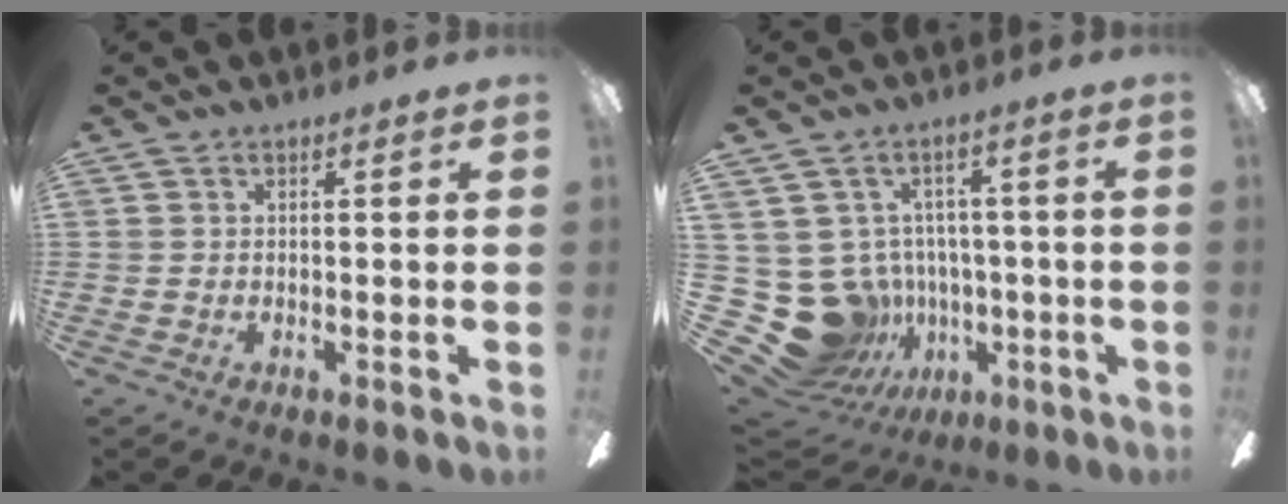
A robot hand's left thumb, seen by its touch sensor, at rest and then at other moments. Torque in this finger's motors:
{"motor_torque": [0.00, 0.13, -0.24, -0.02, 0.00]}